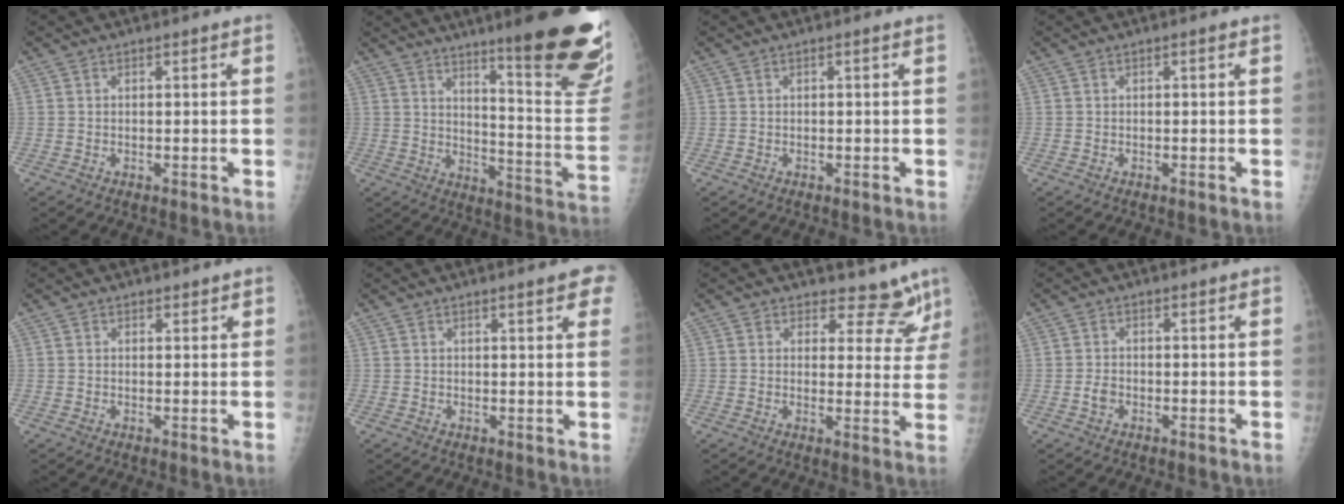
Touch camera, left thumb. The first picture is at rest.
{"total": 24.1, "force": [15.5, 3.4, 18.2], "torque": [-0.212, -0.097, 0.212]}
{"total": 0.0}
{"total": 0.0}
{"total": 1.3, "force": [1.0, 0.9, 0.1], "torque": [0.018, -0.005, 0.008]}
{"total": 5.3, "force": [3.3, 1.2, 3.9], "torque": [-0.027, -0.003, 0.035]}
{"total": 8.1, "force": [7.3, 3.4, 0.5], "torque": [0.034, -0.053, 0.073]}
{"total": 1.9, "force": [-0.6, 1.4, 1.1], "torque": [-0.014, 0.003, -0.012]}